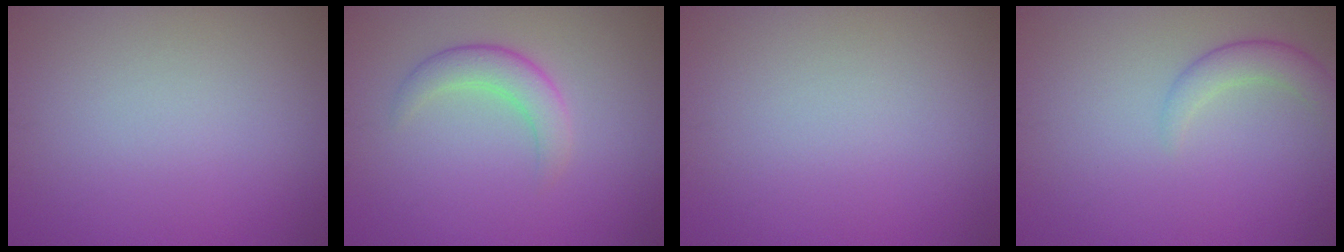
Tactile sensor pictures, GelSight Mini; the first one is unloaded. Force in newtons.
{"total": 2.9, "press": 2.9, "slide": 0.2}
{"total": 0.0}
{"total": 2.3, "press": 2.3, "slide": 0.1}